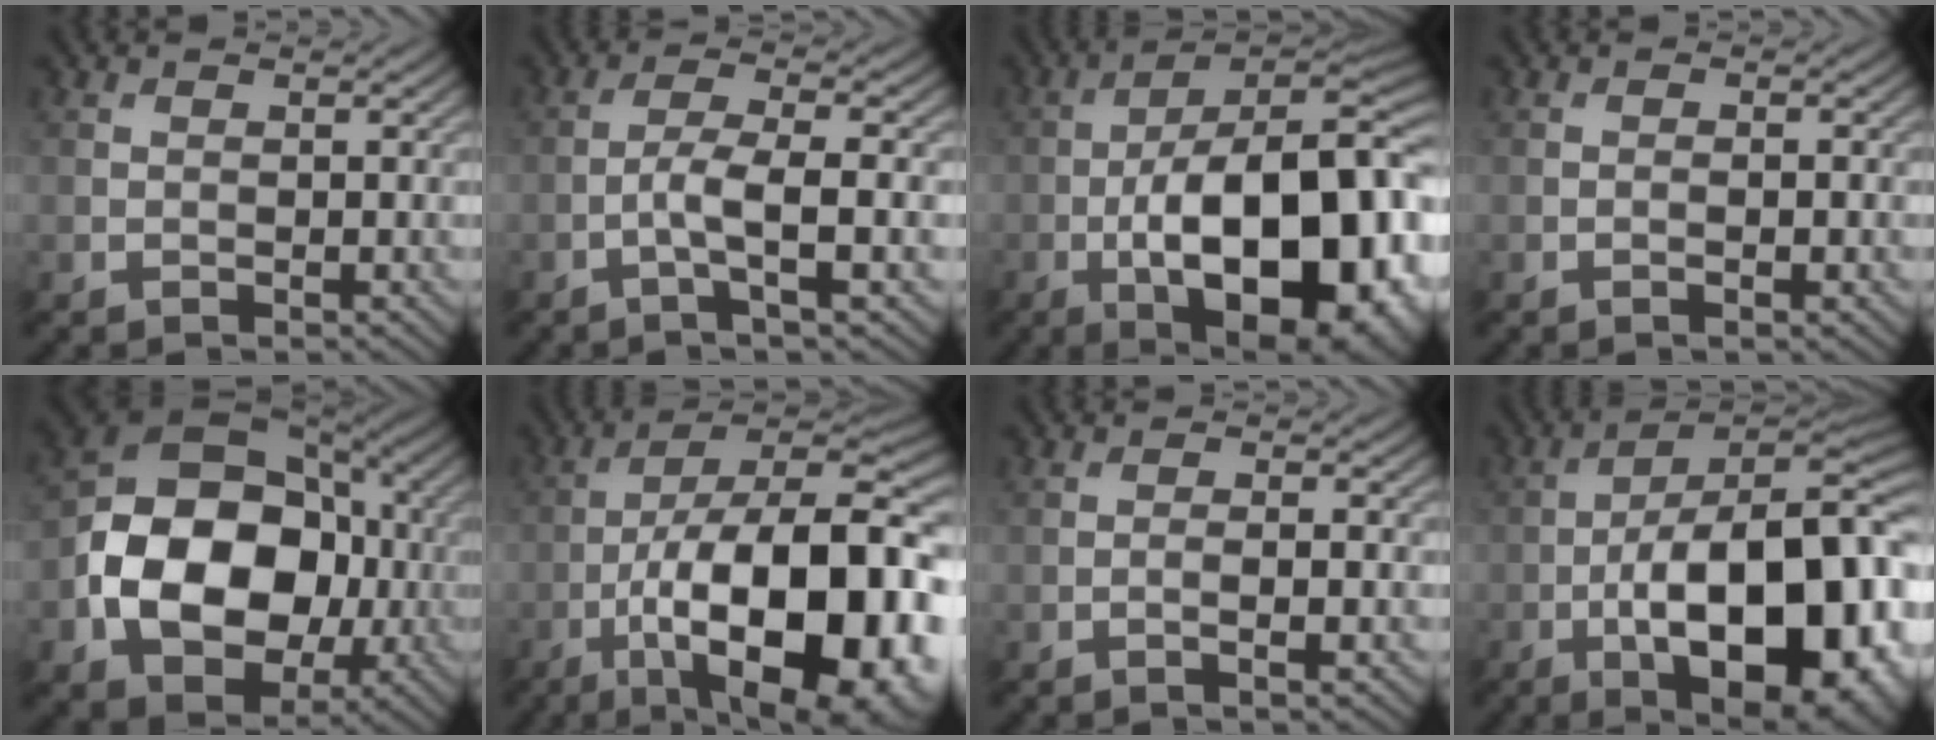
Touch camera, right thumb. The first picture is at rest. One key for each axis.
{"total": 4.9, "fx": -1.7, "fy": 0.7, "fz": 4.5, "tx": -0.086, "ty": 0.010, "tz": -0.043}
{"total": 21.0, "fx": -6.8, "fy": 8.8, "fz": 17.8, "tx": -0.253, "ty": -0.005, "tz": -0.111}
{"total": 1.5, "fx": -0.5, "fy": 0.3, "fz": 1.4, "tx": -0.024, "ty": 0.000, "tz": -0.008}
{"total": 15.9, "fx": -2.4, "fy": 11.5, "fz": 10.8, "tx": -0.194, "ty": -0.012, "tz": -0.046}
{"total": 22.1, "fx": -7.5, "fy": 8.8, "fz": 18.8, "tx": -0.285, "ty": -0.009, "tz": -0.122}
{"total": 2.6, "fx": -0.8, "fy": 0.6, "fz": 2.5, "tx": -0.039, "ty": 0.003, "tz": -0.014}
{"total": 19.8, "fx": -6.7, "fy": 8.2, "fz": 16.7, "tx": -0.232, "ty": 0.000, "tz": -0.106}